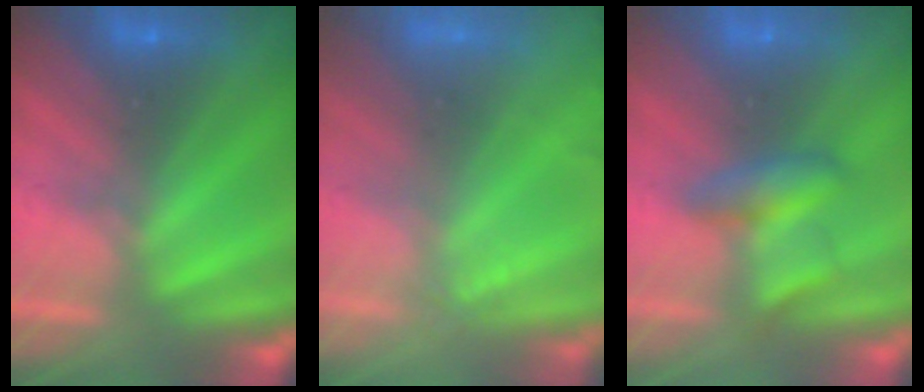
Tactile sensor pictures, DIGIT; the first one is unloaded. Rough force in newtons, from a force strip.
{"total": 2.4}
{"total": 2.2}